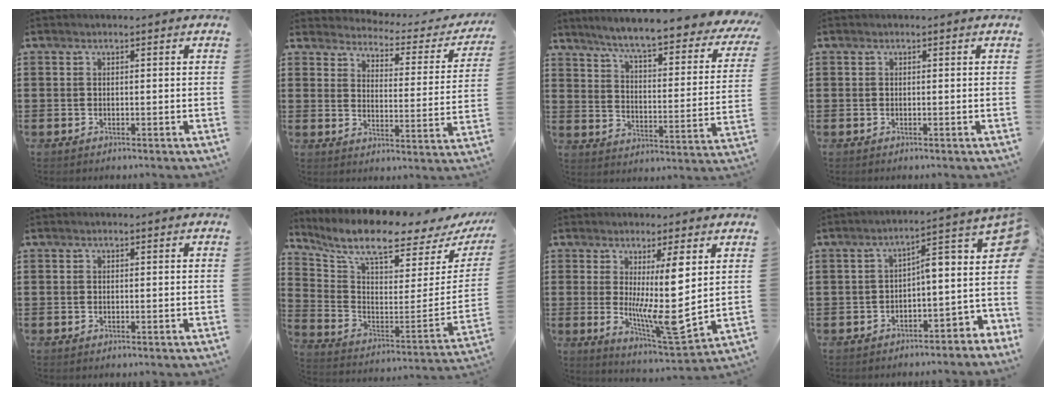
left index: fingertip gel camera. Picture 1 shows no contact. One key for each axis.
{"total": 2.5, "fx": 2.5, "fy": 0.3, "fz": 0.1, "tx": -0.025, "ty": -0.026, "tz": 0.035}
{"total": 6.5, "fx": 5.5, "fy": -0.7, "fz": 3.3, "tx": -0.087, "ty": -0.047, "tz": 0.086}
{"total": 0.0}
{"total": 0.0}
{"total": 8.5, "fx": 7.0, "fy": 1.1, "fz": 4.7, "tx": -0.118, "ty": -0.065, "tz": 0.117}
{"total": 9.8, "fx": 2.7, "fy": 1.3, "fz": 9.4, "tx": -0.159, "ty": -0.041, "tz": 0.043}
{"total": 3.9, "fx": -0.2, "fy": 1.5, "fz": 3.5, "tx": -0.052, "ty": -0.025, "tz": -0.022}